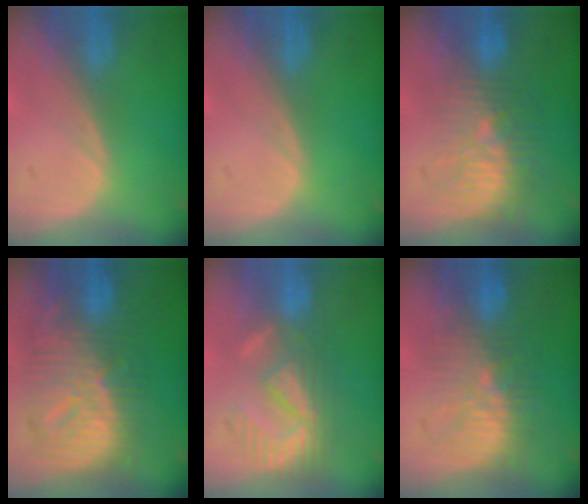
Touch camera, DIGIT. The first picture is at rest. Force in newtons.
{"total": 0.0}
{"total": 9.6, "press": 8.9, "slide": 3.5}
{"total": 12.5, "press": 12.4, "slide": 1.1}
{"total": 8.9, "press": 7.9, "slide": 4.1}
{"total": 9.2, "press": 9.0, "slide": 2.0}